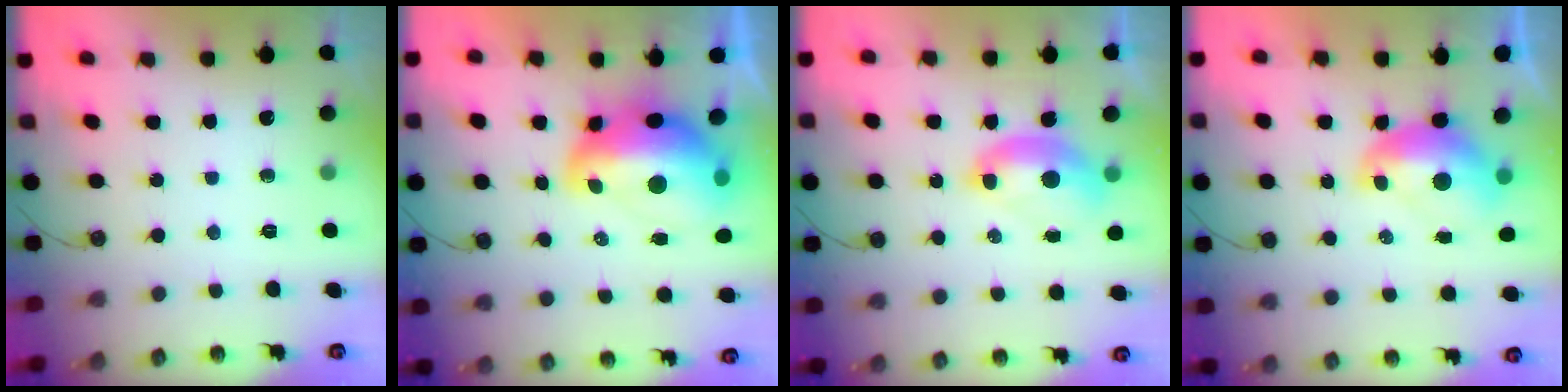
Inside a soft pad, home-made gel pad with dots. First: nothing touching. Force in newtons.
{"total": 11.8, "press": 11.7, "slide": 1.6}
{"total": 2.6, "press": 2.6, "slide": 0.6}
{"total": 2.3, "press": 2.2, "slide": 0.7}